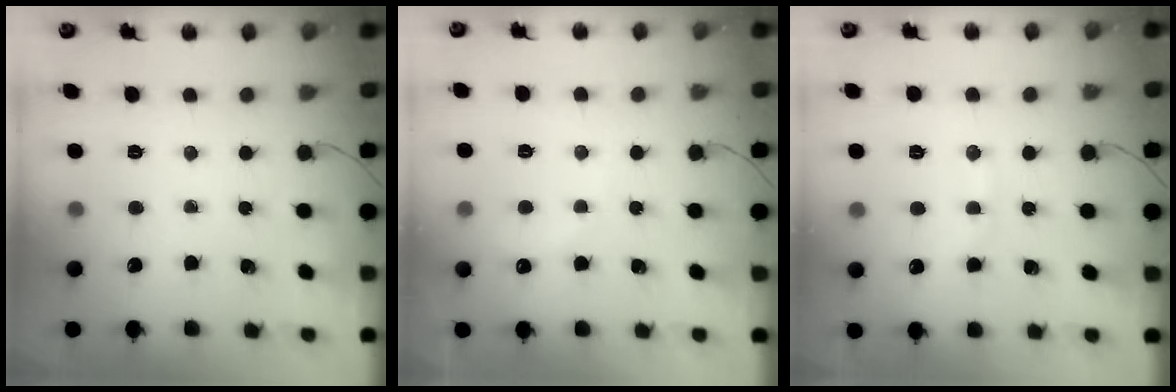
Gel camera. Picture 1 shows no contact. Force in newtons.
{"total": 5.7, "press": 5.6, "slide": 1.3}
{"total": 7.3, "press": 7.2, "slide": 1.1}